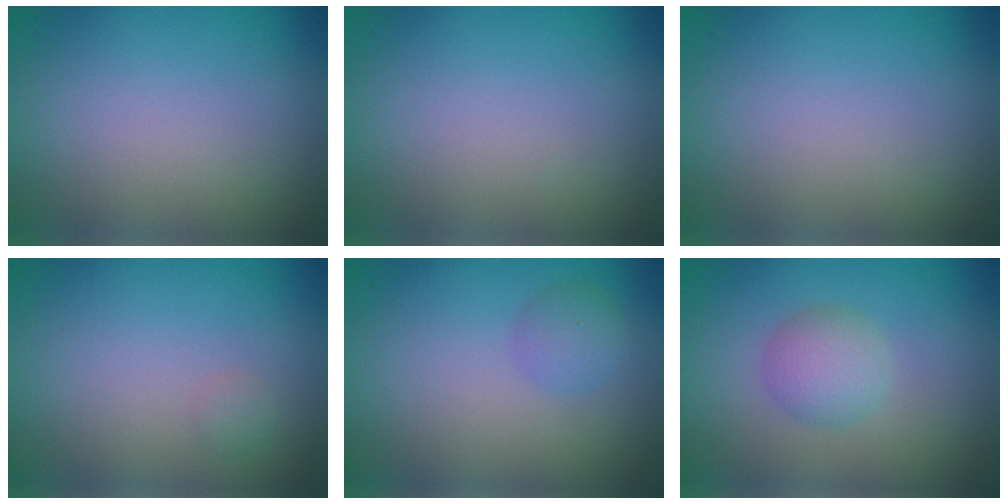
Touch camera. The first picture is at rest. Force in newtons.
{"total": 0.0}
{"total": 0.0}
{"total": 0.6, "press": 0.6, "slide": 0.0}
{"total": 1.6, "press": 1.6, "slide": 0.1}
{"total": 2.7, "press": 2.7, "slide": 0.0}